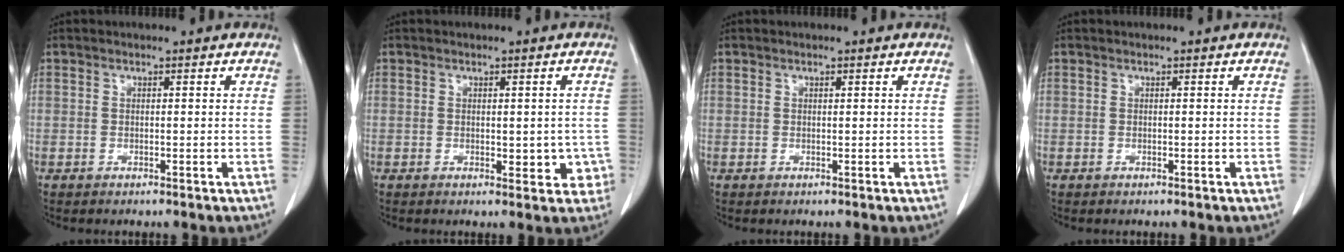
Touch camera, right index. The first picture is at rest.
{"total": 4.1, "force": [-0.7, 2.4, 3.3], "torque": [-0.023, 0.004, -0.002]}
{"total": 0.0}
{"total": 0.0}